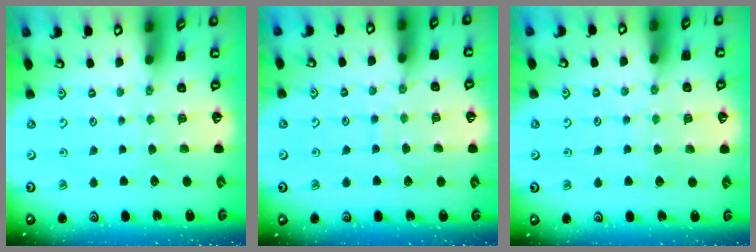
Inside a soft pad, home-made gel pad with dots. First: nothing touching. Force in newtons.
{"total": 6.8, "press": 6.8, "slide": 0.1}
{"total": 4.6, "press": 4.5, "slide": 0.6}